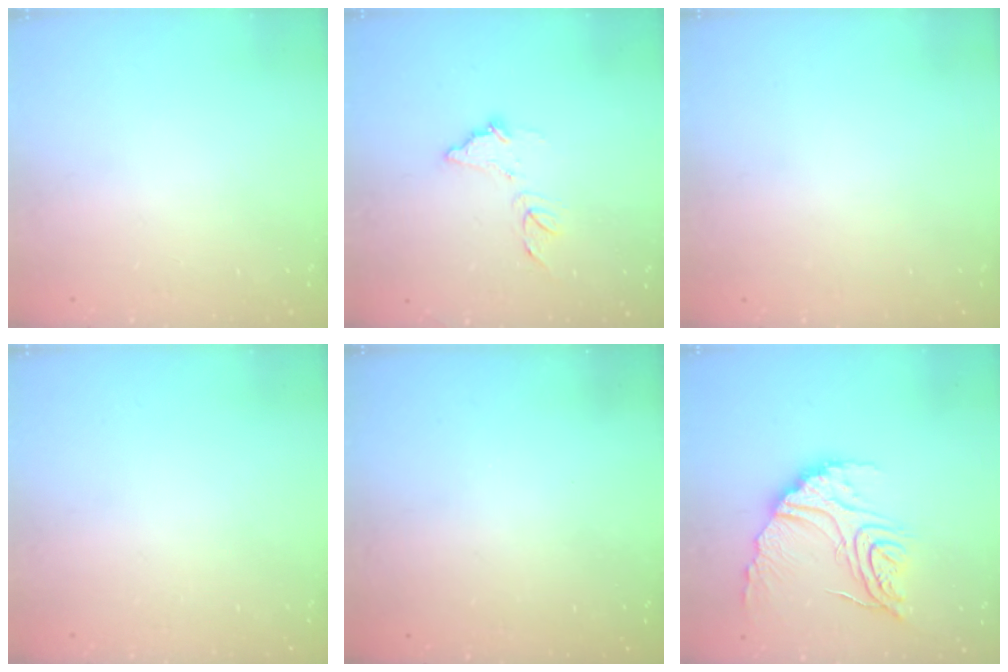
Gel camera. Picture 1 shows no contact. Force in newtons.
{"total": 9.3, "press": 9.3, "slide": 0.6}
{"total": 3.0, "press": 3.0, "slide": 0.1}
{"total": 0.0}
{"total": 3.2, "press": 3.2, "slide": 0.1}
{"total": 18.9, "press": 18.8, "slide": 1.8}